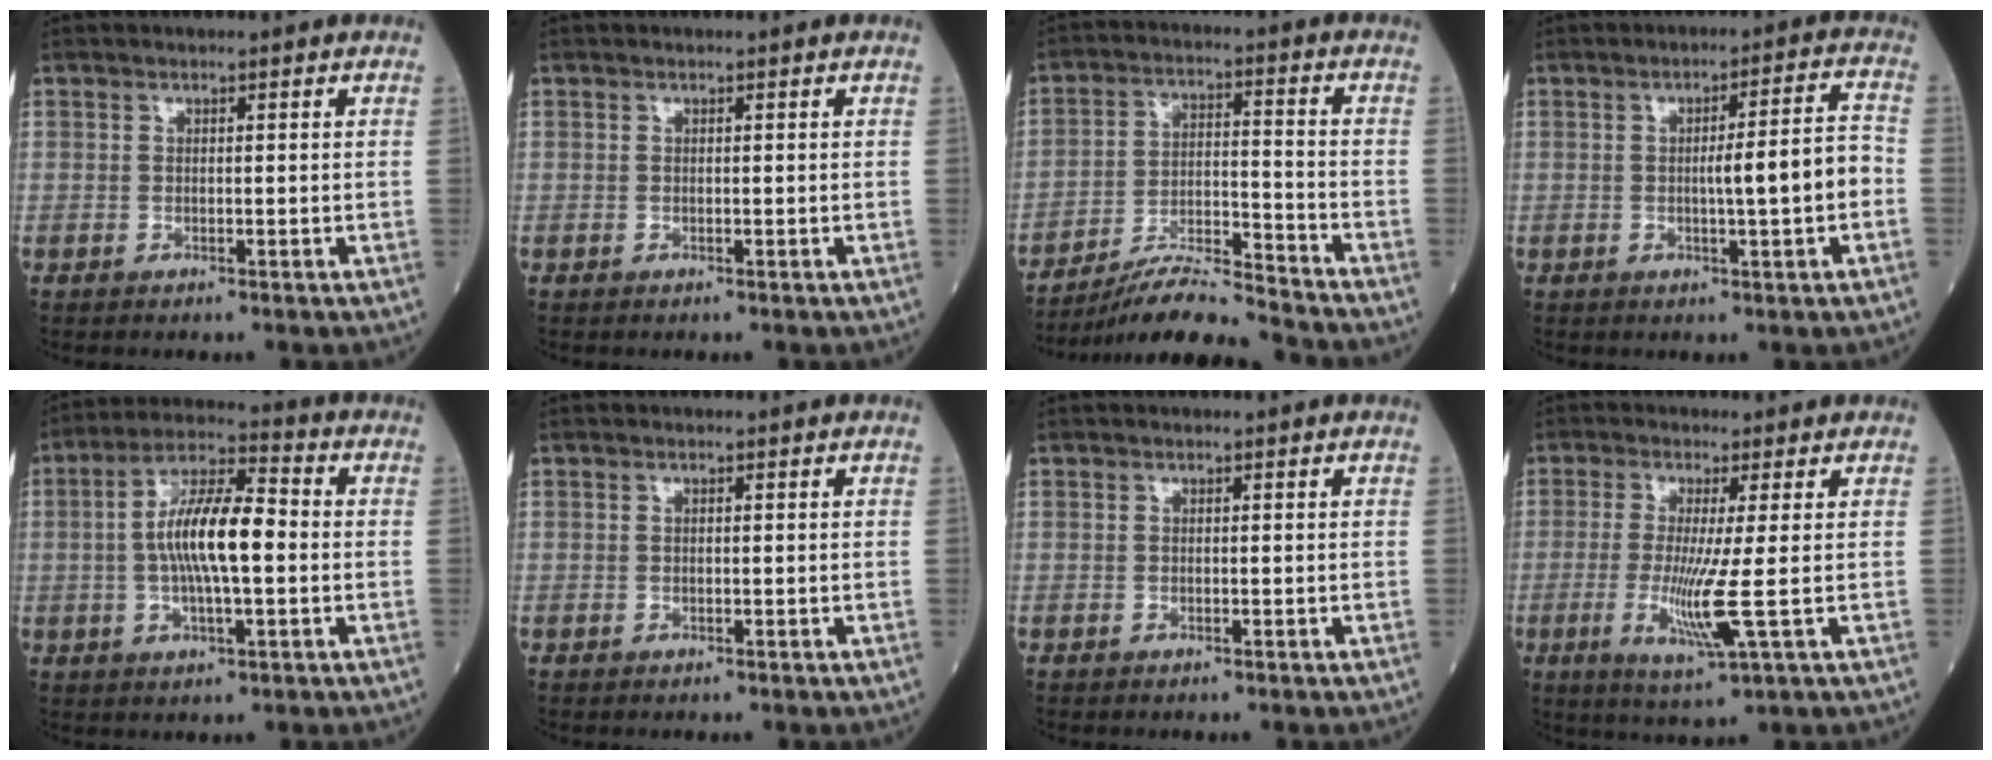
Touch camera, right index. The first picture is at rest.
{"total": 0.0}
{"total": 11.1, "force": [-10.6, -1.2, 3.0], "torque": [-0.050, 0.004, -0.191]}
{"total": 7.1, "force": [-1.1, 0.0, 7.0], "torque": [-0.100, 0.010, -0.015]}
{"total": 11.6, "force": [-0.3, 3.0, 11.2], "torque": [-0.213, 0.018, -0.009]}
{"total": 0.0}
{"total": 0.0}
{"total": 7.8, "force": [-1.2, -0.7, 7.7], "torque": [-0.158, -0.032, -0.022]}